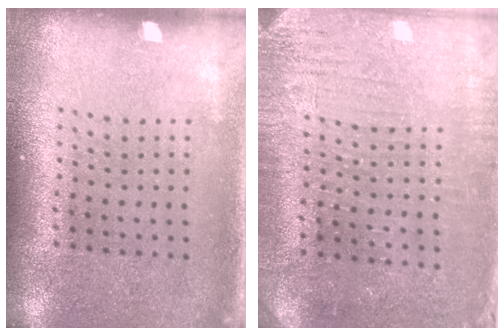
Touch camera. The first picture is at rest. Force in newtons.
{"total": 3.0, "press": 2.8, "slide": 0.8}